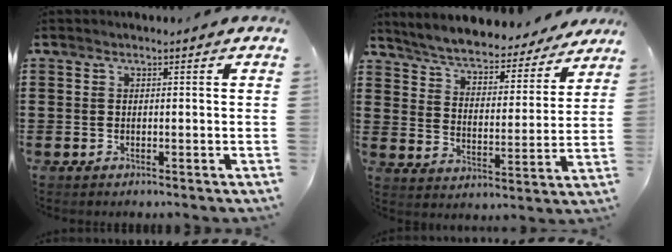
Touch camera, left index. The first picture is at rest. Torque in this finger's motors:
{"motor_torque": [1.07, -1.07, 0.53, 0.08]}